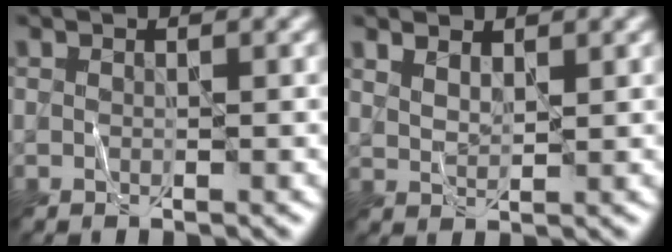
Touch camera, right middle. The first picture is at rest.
{"total": 1.7, "force": [1.5, 0.6, 0.7], "torque": [-0.016, -0.002, 0.031]}